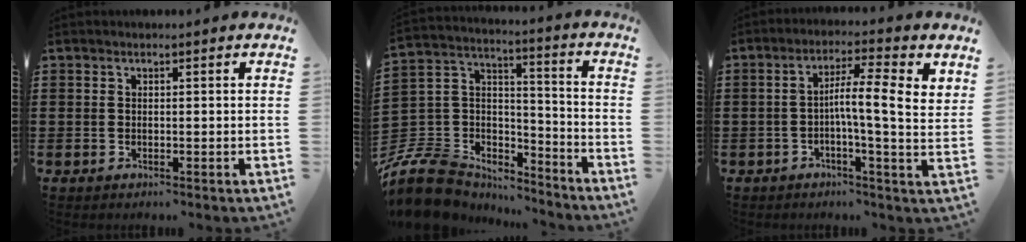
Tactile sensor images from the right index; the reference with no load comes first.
{"total": 10.6, "force": [-8.2, 6.2, 2.8], "torque": [-0.097, 0.013, -0.161]}
{"total": 7.0, "force": [1.0, 0.8, 6.9], "torque": [-0.118, -0.013, 0.009]}